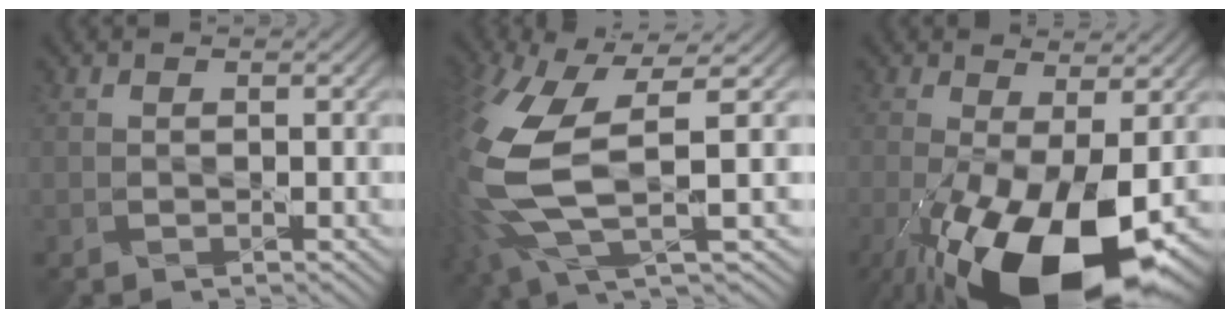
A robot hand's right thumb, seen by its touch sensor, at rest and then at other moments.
{"total": 13.4, "force": [-0.2, 5.7, 12.1], "torque": [-0.324, -0.035, 0.010]}
{"total": 16.3, "force": [-6.4, 6.8, 13.4], "torque": [-0.275, -0.052, -0.093]}